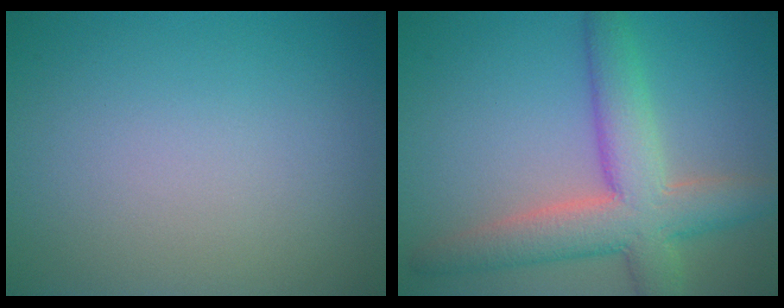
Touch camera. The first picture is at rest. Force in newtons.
{"total": 7.3, "press": 7.3, "slide": 0.6}